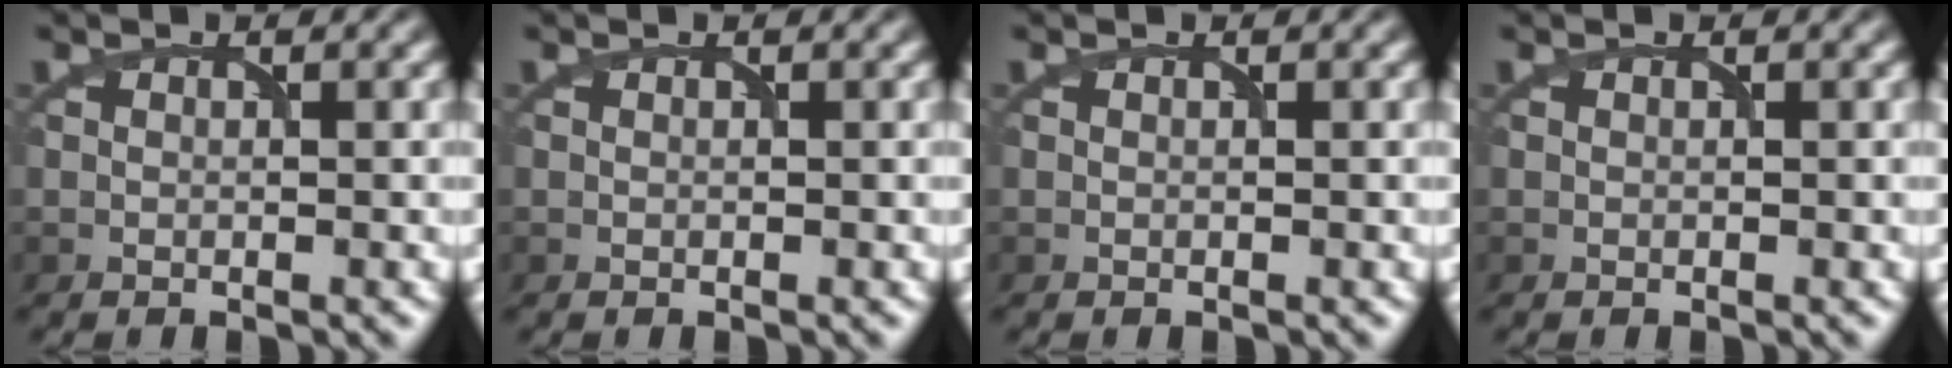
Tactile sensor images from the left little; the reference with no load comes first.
{"total": 0.0}
{"total": 0.0}
{"total": 0.0}